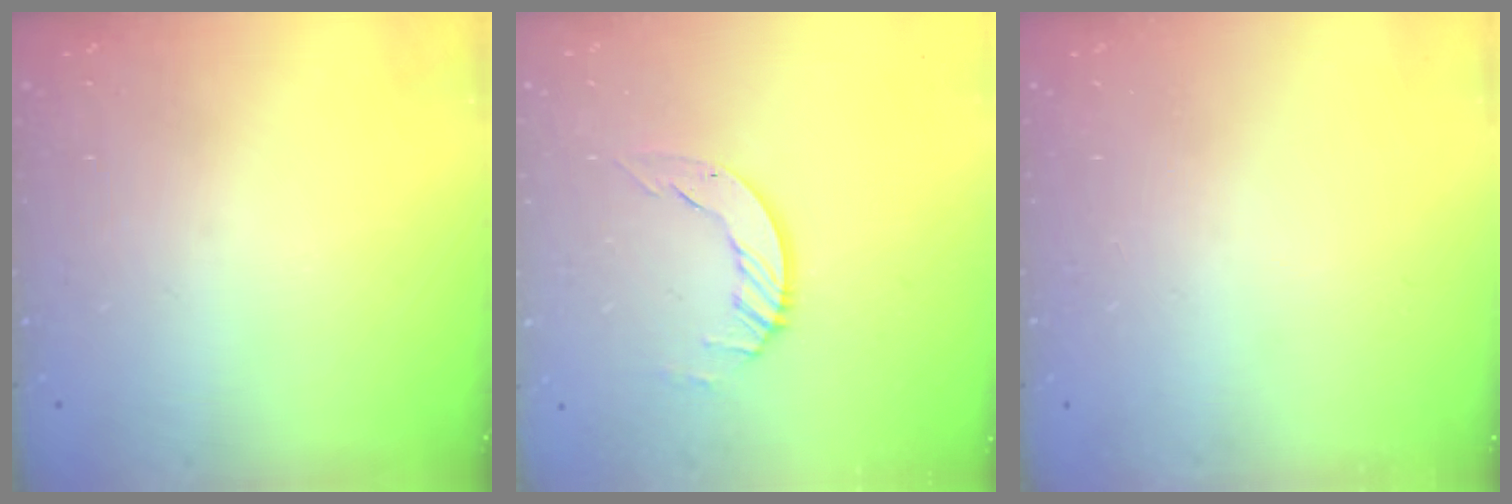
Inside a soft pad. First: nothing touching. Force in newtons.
{"total": 5.9, "press": 5.9, "slide": 0.4}
{"total": 0.0}